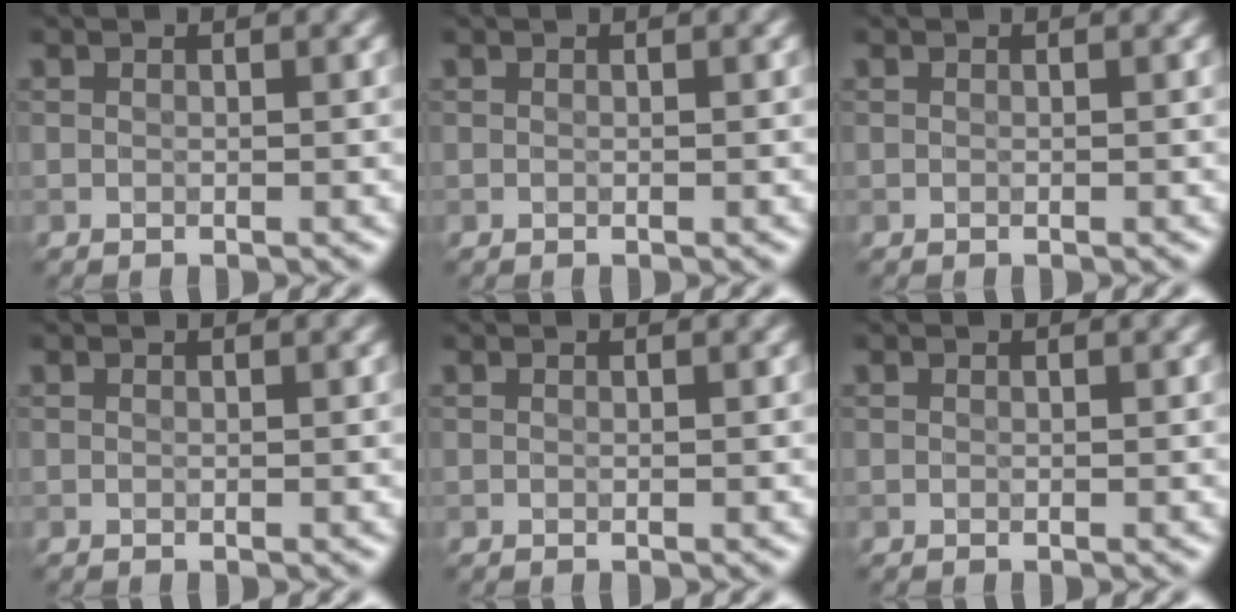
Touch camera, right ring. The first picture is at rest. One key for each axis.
{"total": 0.0}
{"total": 0.0}
{"total": 0.0}
{"total": 0.0}
{"total": 0.0}